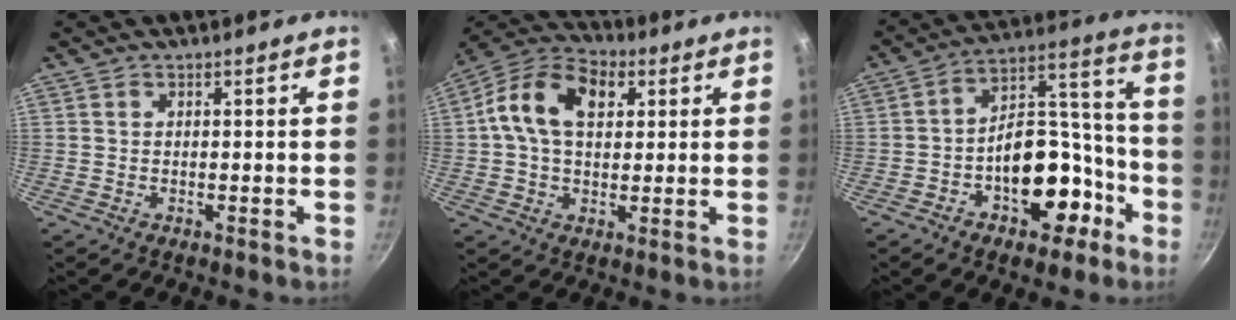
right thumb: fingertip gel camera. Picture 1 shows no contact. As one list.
[{"total": 13.9, "force": [3.5, 9.2, 9.8], "torque": [-0.150, 0.016, 0.043]}, {"total": 16.8, "force": [-6.7, 10.4, 11.3], "torque": [-0.113, 0.089, -0.089]}]